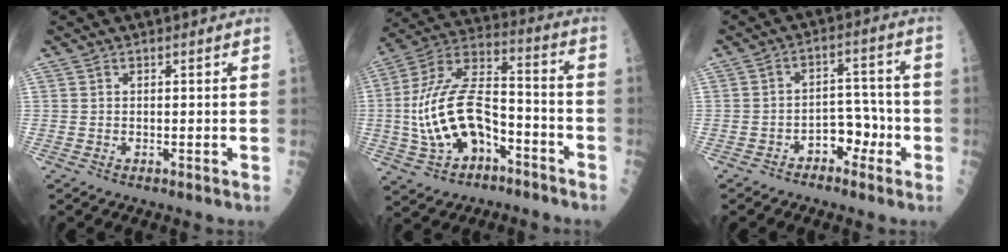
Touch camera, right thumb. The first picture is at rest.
{"total": 18.6, "force": [-5.0, 10.6, 14.5], "torque": [-0.266, 0.056, -0.084]}
{"total": 6.2, "force": [-2.9, 4.2, 3.5], "torque": [-0.016, 0.042, -0.050]}